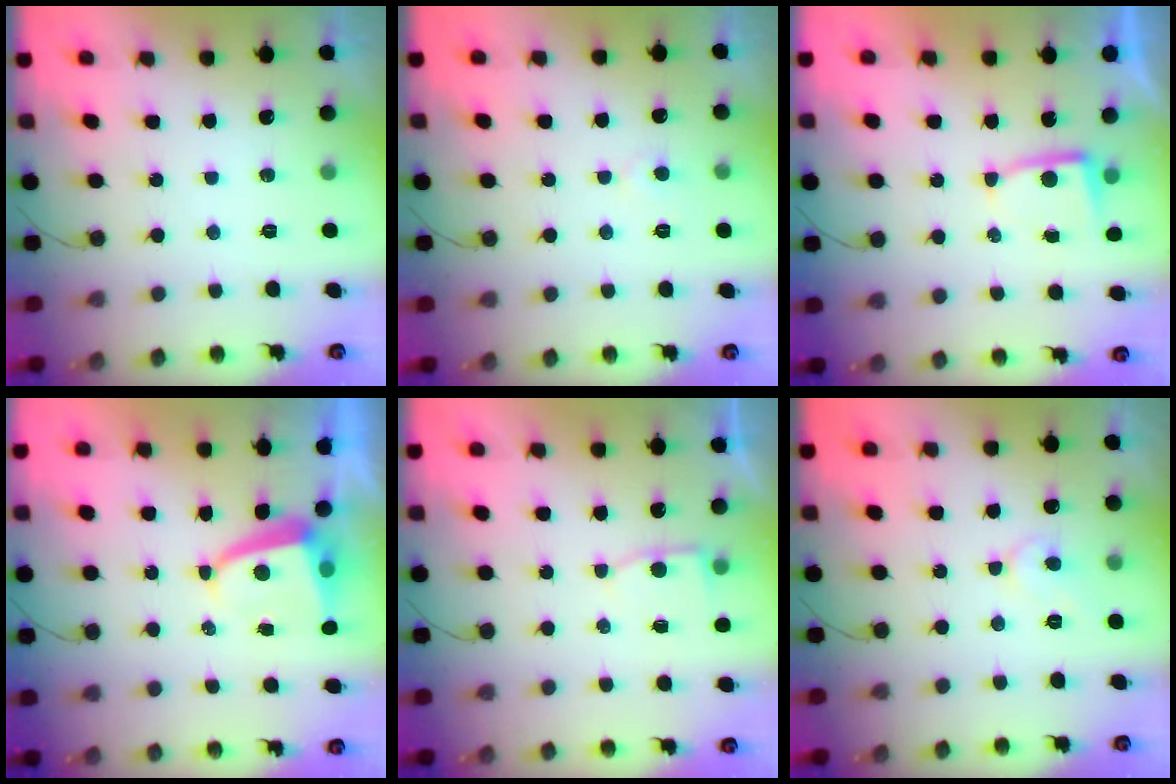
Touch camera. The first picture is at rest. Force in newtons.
{"total": 2.7, "press": 2.7, "slide": 0.2}
{"total": 3.0, "press": 3.0, "slide": 0.4}
{"total": 4.9, "press": 4.8, "slide": 0.5}
{"total": 3.5, "press": 3.5, "slide": 0.3}
{"total": 4.7, "press": 4.7, "slide": 0.5}